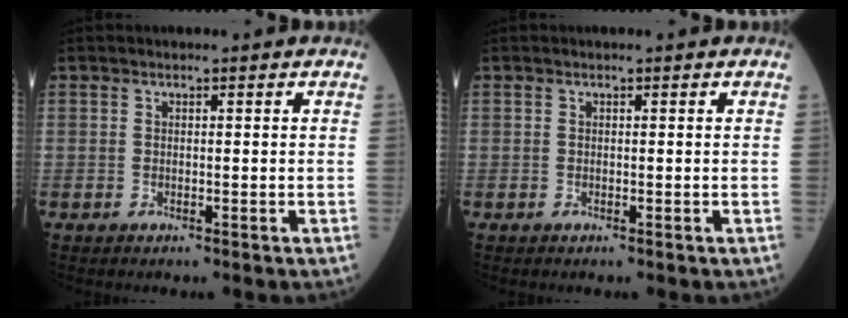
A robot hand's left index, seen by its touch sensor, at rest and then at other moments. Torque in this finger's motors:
{"motor_torque": [0.30, -0.18, 0.01, 0.01]}